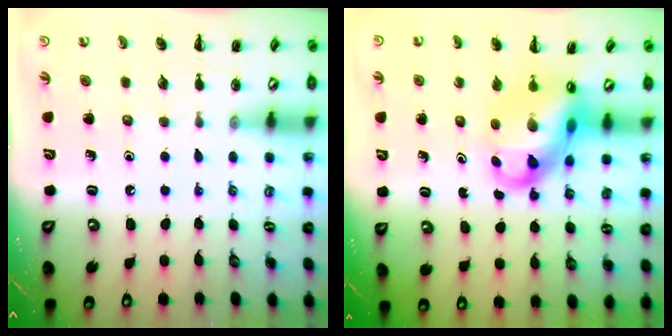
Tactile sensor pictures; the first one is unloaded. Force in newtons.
{"total": 11.5, "press": 11.0, "slide": 3.2}